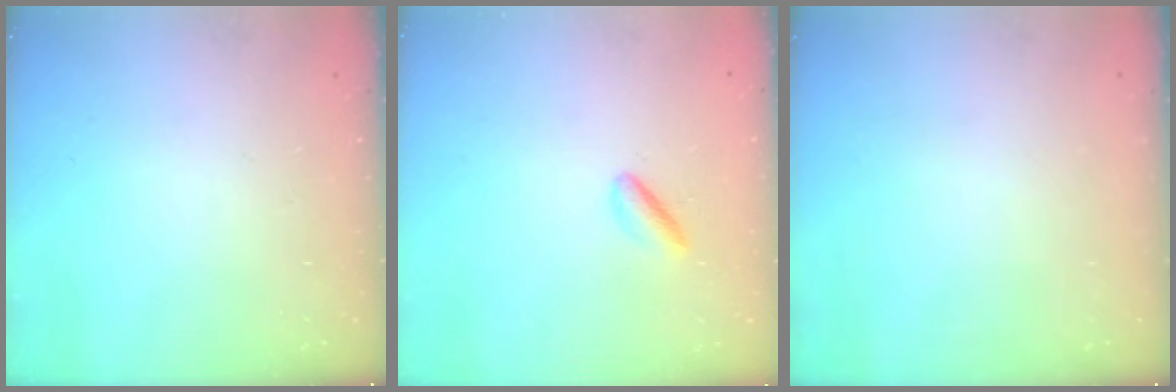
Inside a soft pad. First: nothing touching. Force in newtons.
{"total": 2.9, "press": 2.9, "slide": 0.6}
{"total": 0.0}